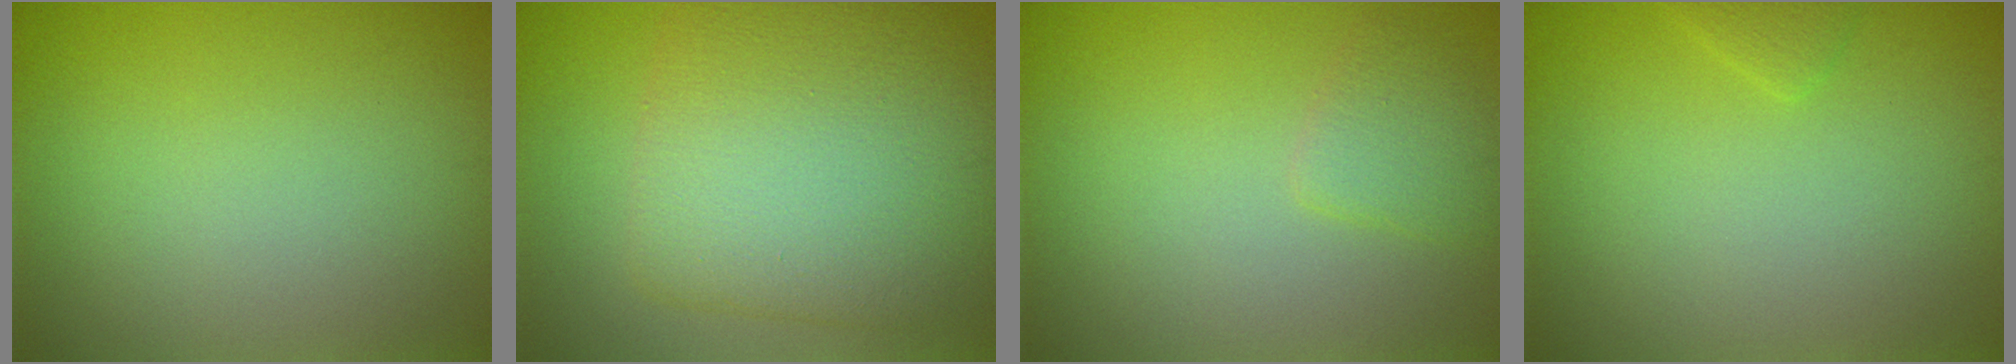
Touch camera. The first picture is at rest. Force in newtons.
{"total": 10.3, "press": 10.3, "slide": 0.4}
{"total": 1.7, "press": 1.7, "slide": 0.2}
{"total": 1.0, "press": 1.0, "slide": 0.2}